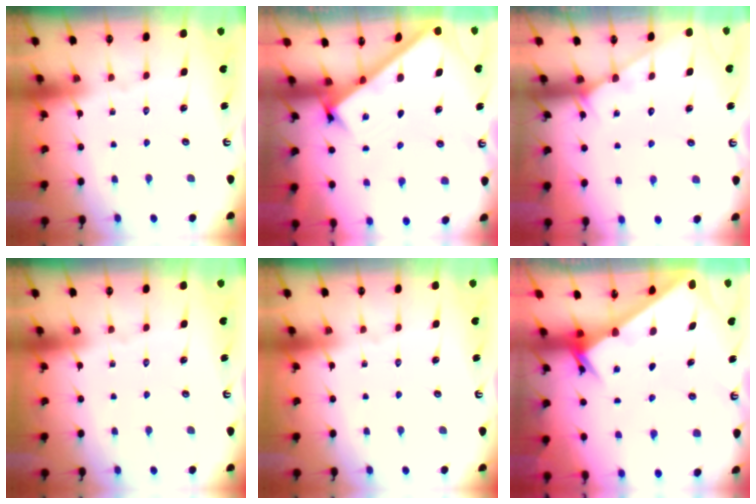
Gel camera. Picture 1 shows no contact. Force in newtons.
{"total": 2.9, "press": 2.9, "slide": 0.4}
{"total": 3.0, "press": 3.0, "slide": 0.3}
{"total": 0.0}
{"total": 0.0}
{"total": 2.4, "press": 2.4, "slide": 0.3}